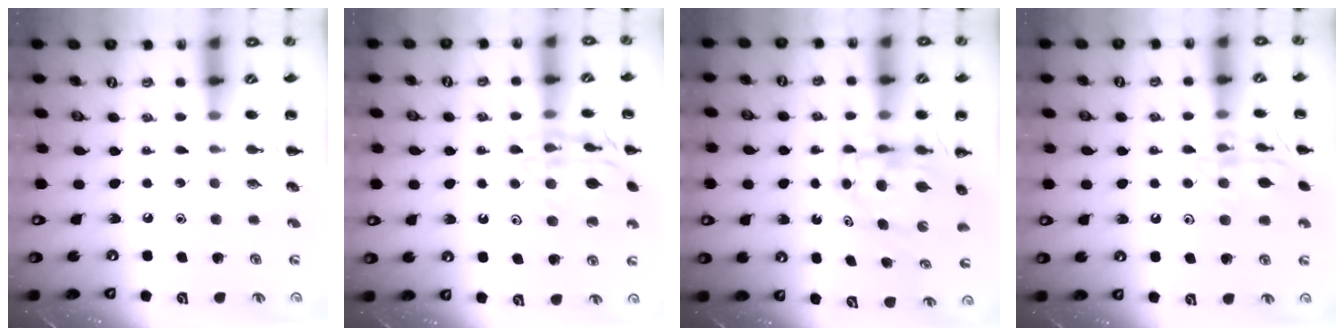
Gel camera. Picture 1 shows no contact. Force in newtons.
{"total": 15.4, "press": 15.3, "slide": 0.3}
{"total": 5.7, "press": 5.6, "slide": 1.0}
{"total": 12.9, "press": 12.9, "slide": 0.5}